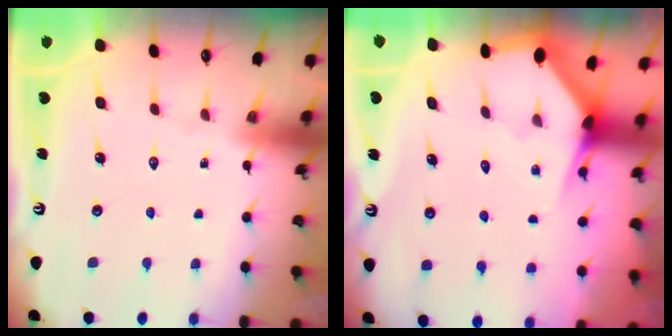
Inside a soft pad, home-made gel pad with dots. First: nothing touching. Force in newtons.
{"total": 2.9, "press": 2.9, "slide": 0.1}